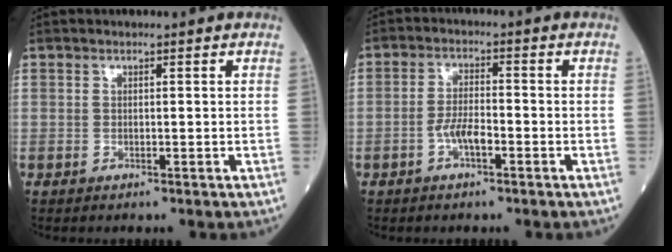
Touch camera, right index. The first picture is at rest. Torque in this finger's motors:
{"motor_torque": [0.71, -0.45, 0.40, 0.09]}